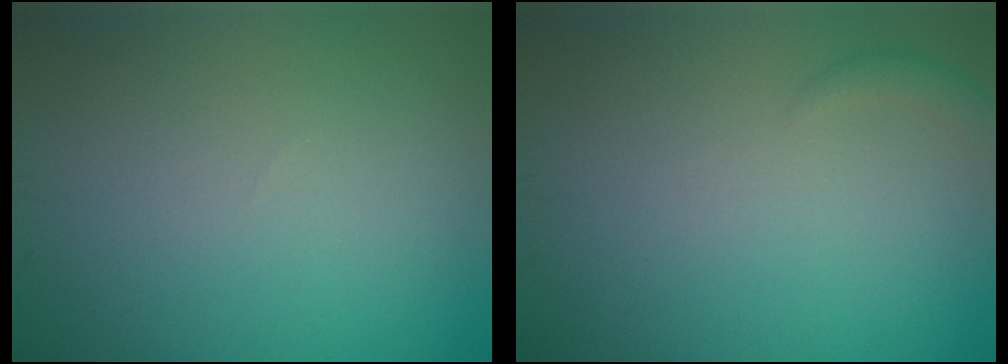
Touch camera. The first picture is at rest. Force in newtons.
{"total": 1.1, "press": 1.1, "slide": 0.1}